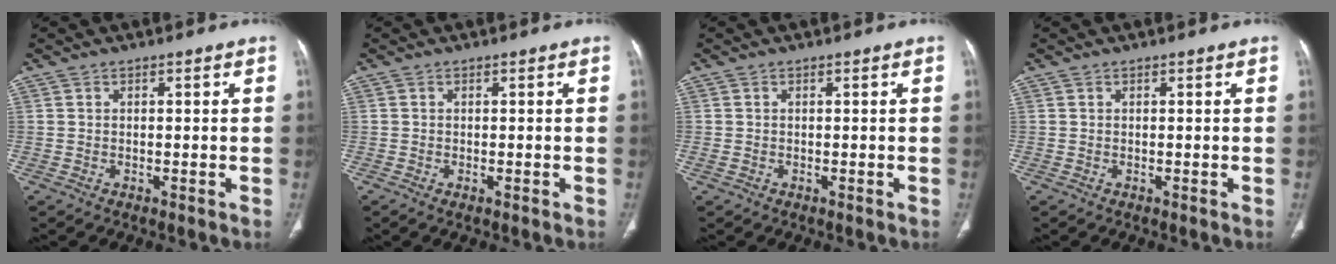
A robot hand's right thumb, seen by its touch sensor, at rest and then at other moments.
{"total": 1.0, "force": [-0.4, 0.4, 0.8], "torque": [-0.014, -0.001, -0.004]}
{"total": 0.7, "force": [-0.2, 0.5, 0.4], "torque": [-0.014, 0.000, -0.002]}
{"total": 0.0}